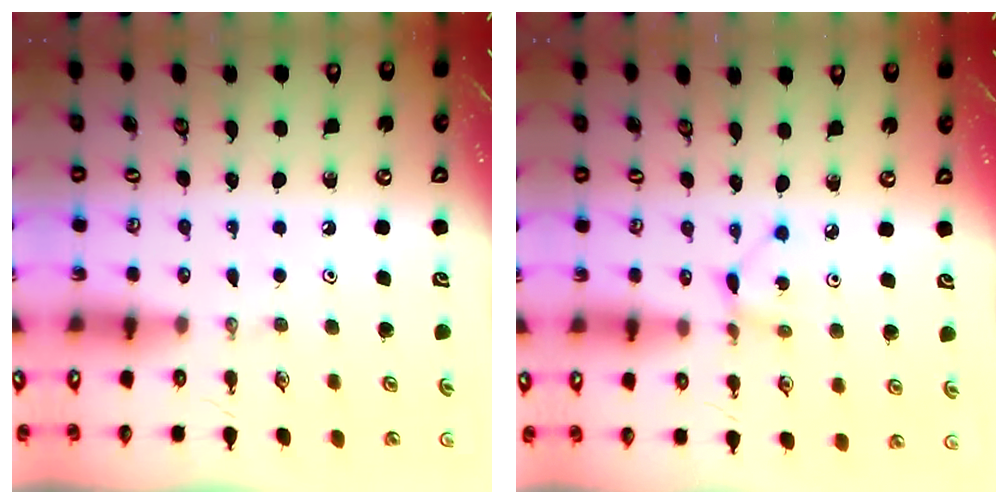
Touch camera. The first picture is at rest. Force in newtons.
{"total": 2.2, "press": 2.2, "slide": 0.3}